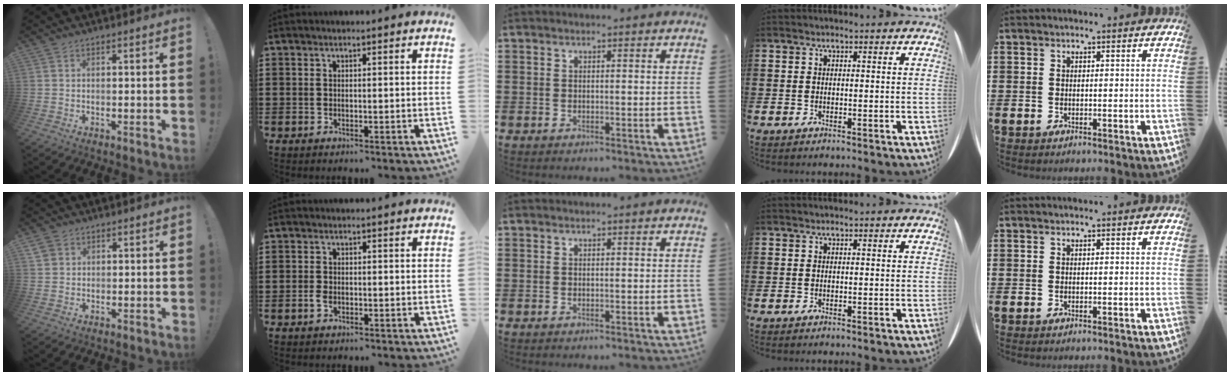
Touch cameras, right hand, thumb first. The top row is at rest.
{"thumb": {"total": 2.6, "force": [1.7, 1.9, 0.5], "torque": [-0.007, -0.006, 0.031]}, "index": {"total": 1.5, "force": [-0.8, 0.8, 1.0], "torque": [-0.029, -0.005, -0.016]}}